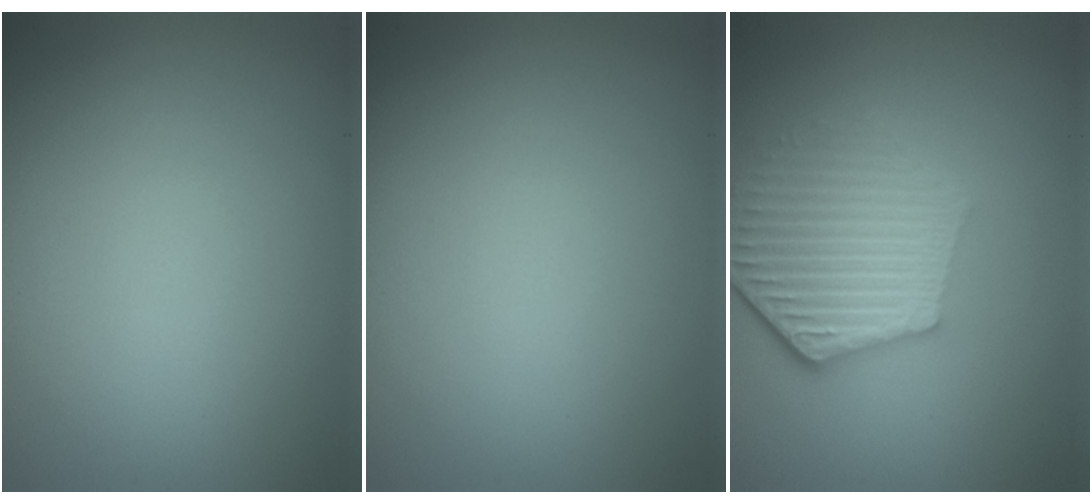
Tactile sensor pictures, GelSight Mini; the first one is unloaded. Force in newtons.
{"total": 0.0}
{"total": 5.8, "press": 4.3, "slide": 3.8}